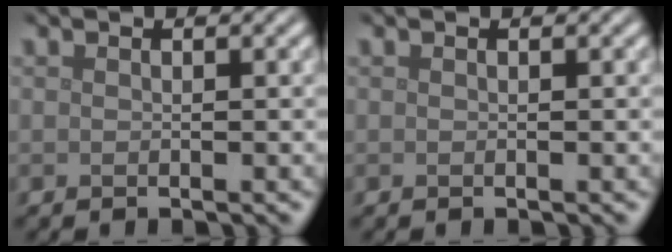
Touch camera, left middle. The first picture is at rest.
{"total": 0.0}